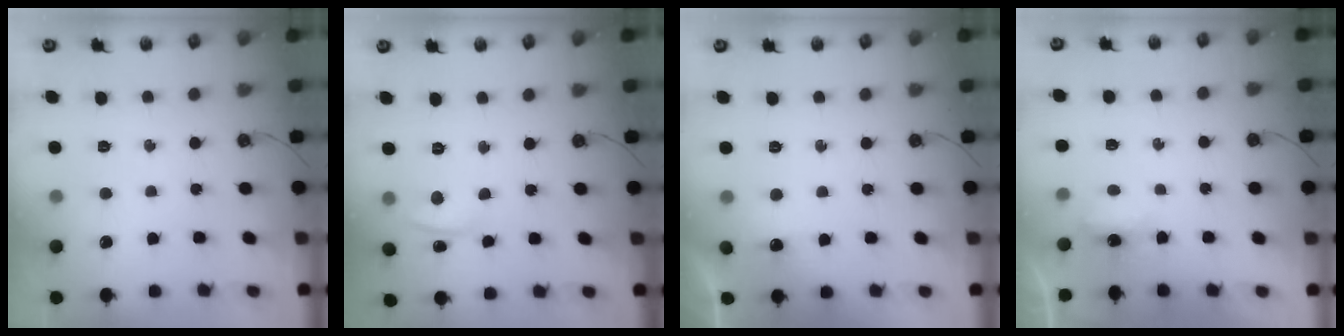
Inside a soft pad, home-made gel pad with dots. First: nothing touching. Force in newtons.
{"total": 1.5, "press": 1.3, "slide": 0.7}
{"total": 12.5, "press": 4.7, "slide": 11.6}
{"total": 3.2, "press": 3.1, "slide": 0.5}